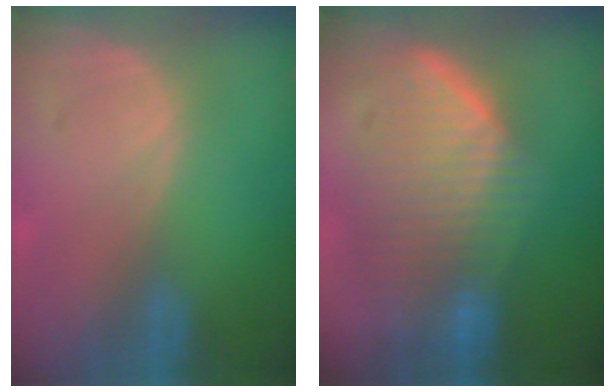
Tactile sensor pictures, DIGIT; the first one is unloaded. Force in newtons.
{"total": 9.8, "press": 9.0, "slide": 3.8}